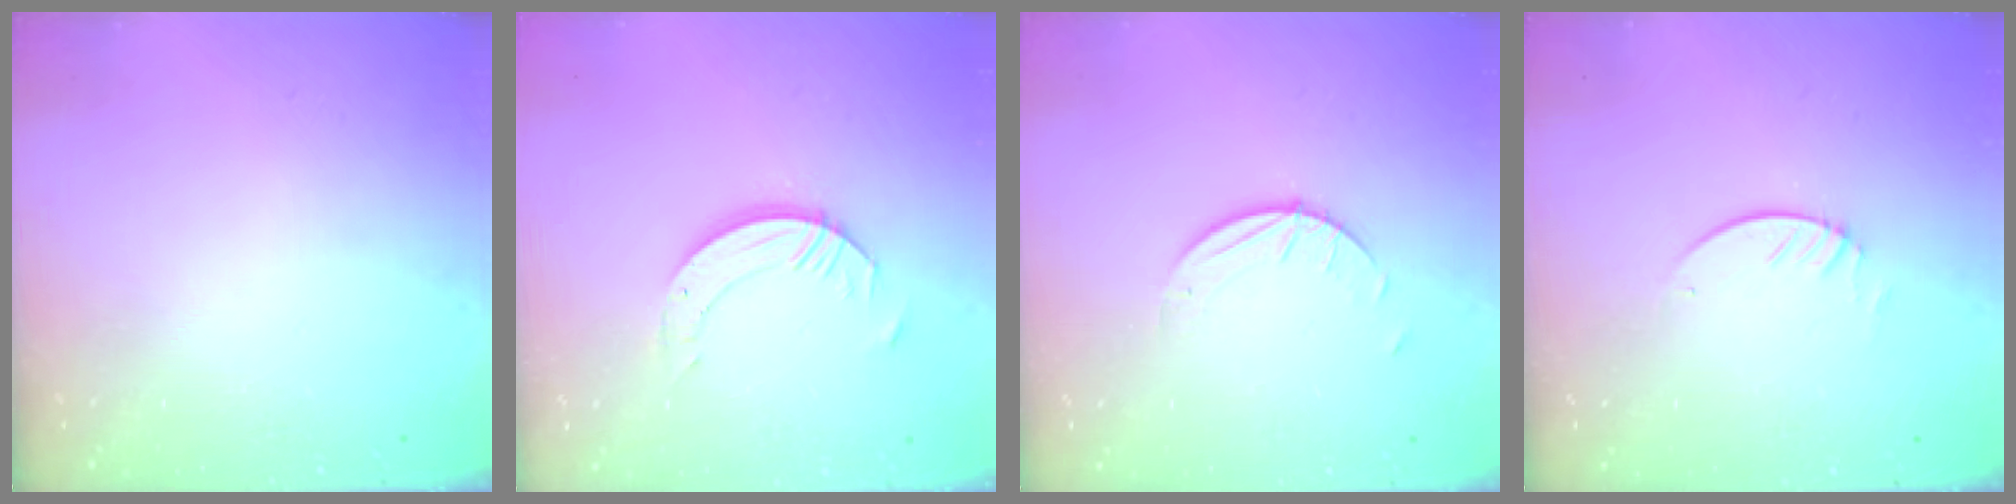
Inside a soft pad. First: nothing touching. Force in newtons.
{"total": 8.0, "press": 7.9, "slide": 0.7}
{"total": 2.6, "press": 2.6, "slide": 0.2}
{"total": 2.3, "press": 2.3, "slide": 0.2}